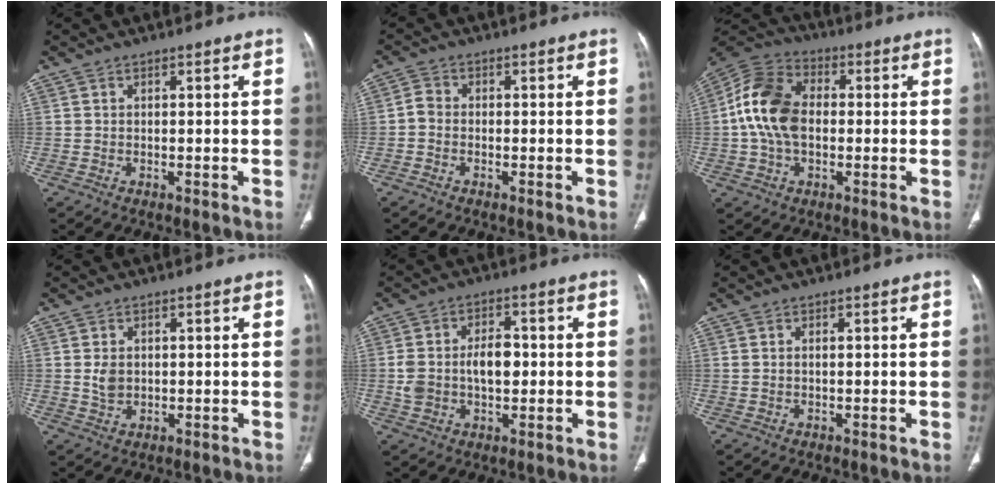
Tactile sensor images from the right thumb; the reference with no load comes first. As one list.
[{"total": 2.1, "force": [-0.7, 1.7, 1.1], "torque": [-0.017, 0.006, -0.024]}, {"total": 13.6, "force": [0.0, 9.3, 10.0], "torque": [-0.183, 0.024, -0.010]}, {"total": 2.8, "force": [0.3, 2.1, 1.8], "torque": [-0.028, -0.004, 0.011]}, {"total": 8.6, "force": [-0.1, 5.4, 6.7], "torque": [-0.114, 0.019, 0.003]}, {"total": 0.9, "force": [0.3, 0.4, 0.7], "torque": [-0.024, 0.010, 0.012]}]